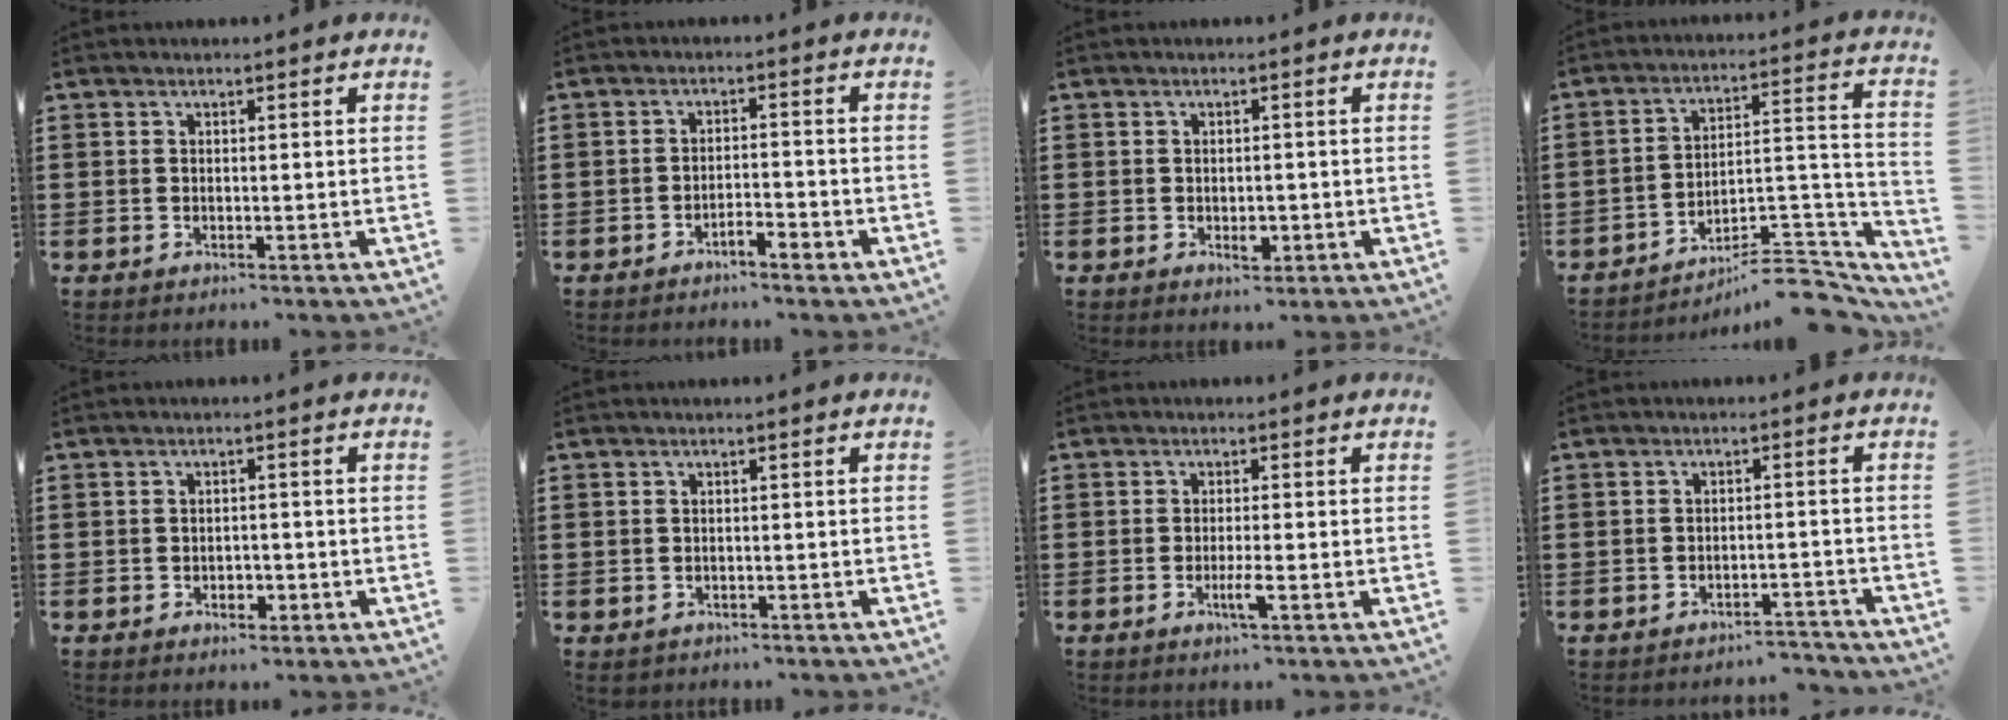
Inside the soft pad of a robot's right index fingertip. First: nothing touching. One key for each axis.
{"total": 2.2, "fx": -2.0, "fy": 0.4, "fz": 0.9, "tx": -0.022, "ty": 0.004, "tz": -0.040}
{"total": 2.3, "fx": -0.6, "fy": 1.4, "fz": 1.7, "tx": -0.031, "ty": 0.002, "tz": -0.009}
{"total": 7.8, "fx": -6.5, "fy": 1.9, "fz": 3.8, "tx": -0.050, "ty": 0.012, "tz": -0.124}
{"total": 1.6, "fx": -0.8, "fy": 1.2, "fz": 0.7, "tx": -0.018, "ty": 0.002, "tz": -0.018}
{"total": 0.6, "fx": -0.5, "fy": 0.3, "fz": 0.1, "tx": -0.005, "ty": 0.000, "tz": -0.011}
{"total": 2.7, "fx": -1.2, "fy": 0.0, "fz": 2.4, "tx": -0.048, "ty": -0.007, "tz": -0.024}
{"total": 2.8, "fx": -2.8, "fy": 0.2, "fz": 0.5, "tx": -0.013, "ty": 0.001, "tz": -0.058}